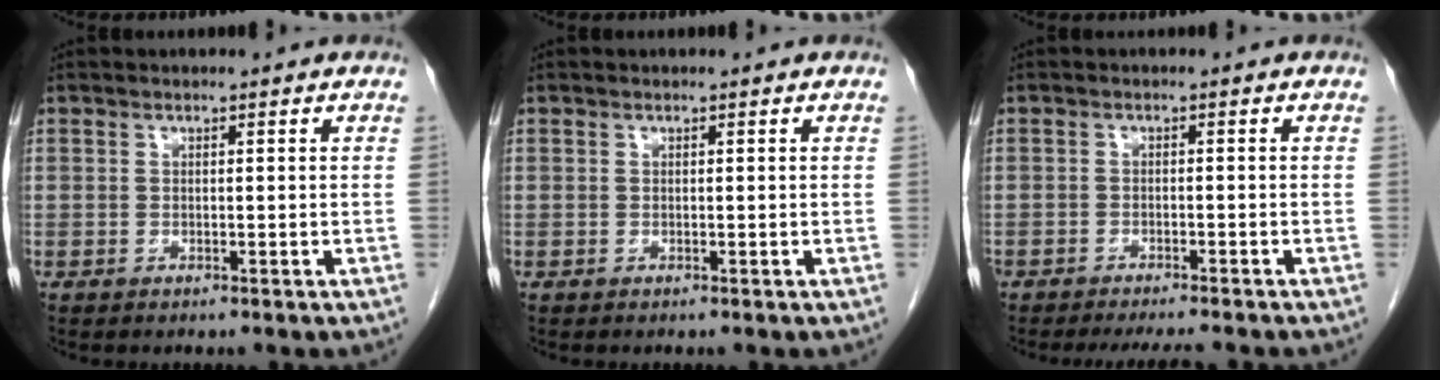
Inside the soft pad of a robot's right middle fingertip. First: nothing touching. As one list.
[{"total": 0.0}, {"total": 5.7, "force": [-5.1, 0.8, 2.4], "torque": [-0.026, -0.008, -0.075]}]